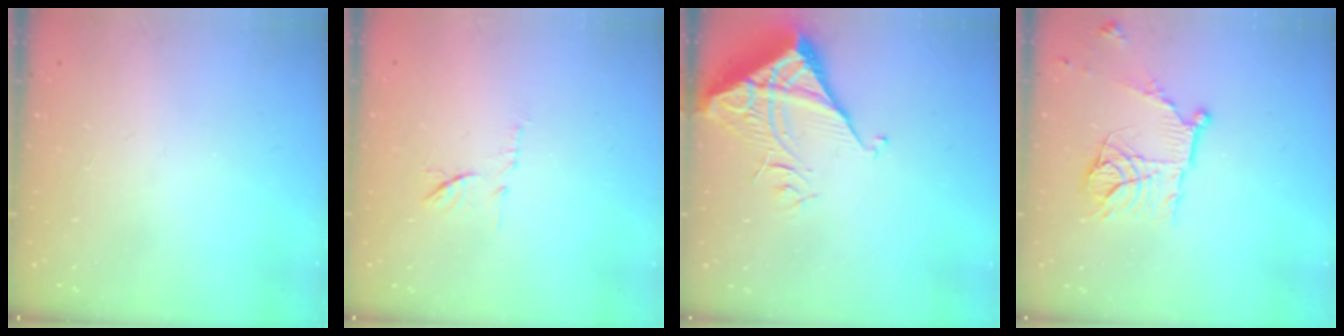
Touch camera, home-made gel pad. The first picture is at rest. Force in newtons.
{"total": 7.1, "press": 7.1, "slide": 1.0}
{"total": 7.5, "press": 7.4, "slide": 1.0}
{"total": 14.9, "press": 14.8, "slide": 1.4}